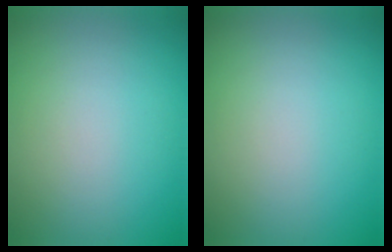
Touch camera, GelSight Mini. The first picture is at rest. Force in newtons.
{"total": 0.0}